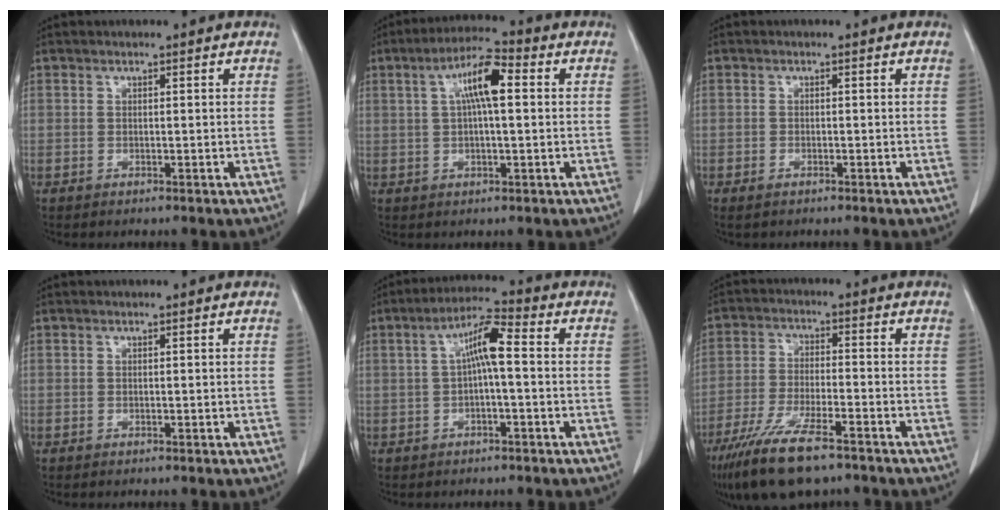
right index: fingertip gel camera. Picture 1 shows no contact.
{"total": 8.2, "force": [1.8, 1.7, 7.8], "torque": [-0.146, 0.024, 0.027]}
{"total": 1.3, "force": [-0.8, 0.6, 0.7], "torque": [-0.013, 0.000, -0.013]}
{"total": 0.0}
{"total": 6.5, "force": [0.3, 1.0, 6.4], "torque": [-0.119, 0.023, 0.001]}
{"total": 12.8, "force": [-9.1, 2.8, 8.5], "torque": [-0.165, -0.031, -0.164]}